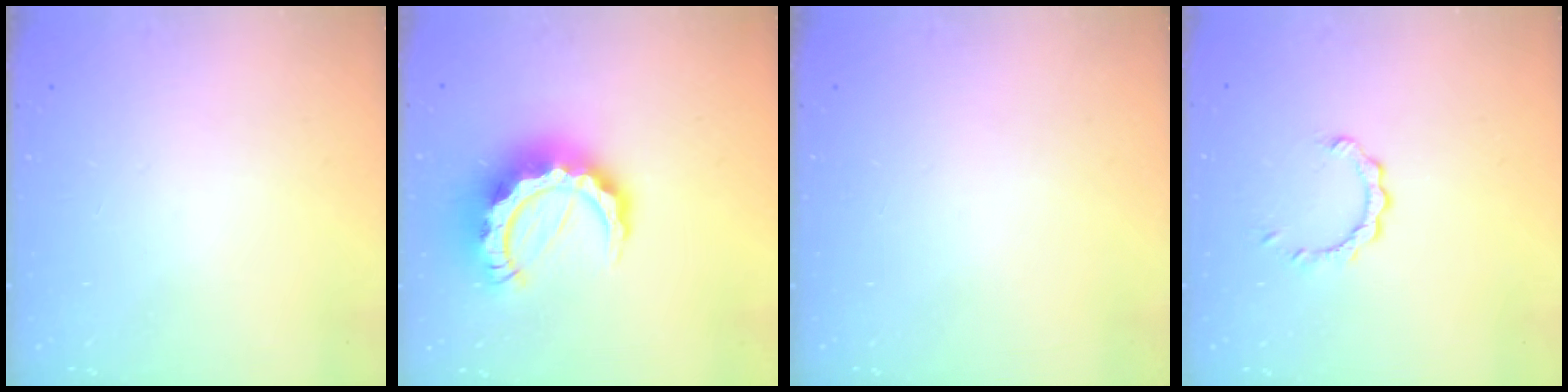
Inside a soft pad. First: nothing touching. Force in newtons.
{"total": 14.0, "press": 13.9, "slide": 1.3}
{"total": 0.0}
{"total": 2.7, "press": 2.6, "slide": 0.2}